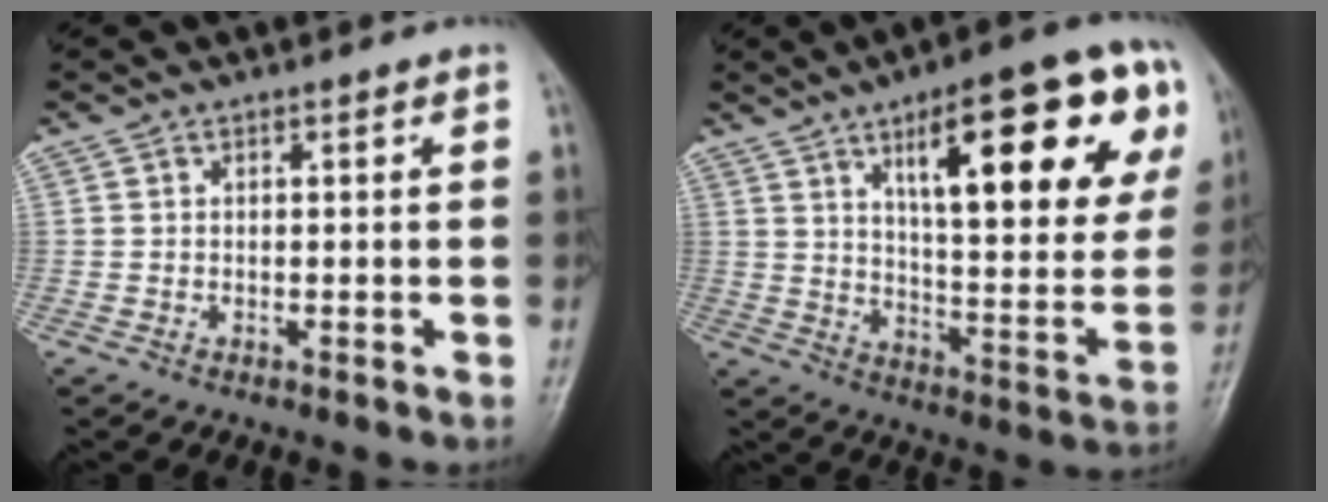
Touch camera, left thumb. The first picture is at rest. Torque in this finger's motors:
{"motor_torque": [3.05, 1.96, 1.46, -1.32, 0.40]}